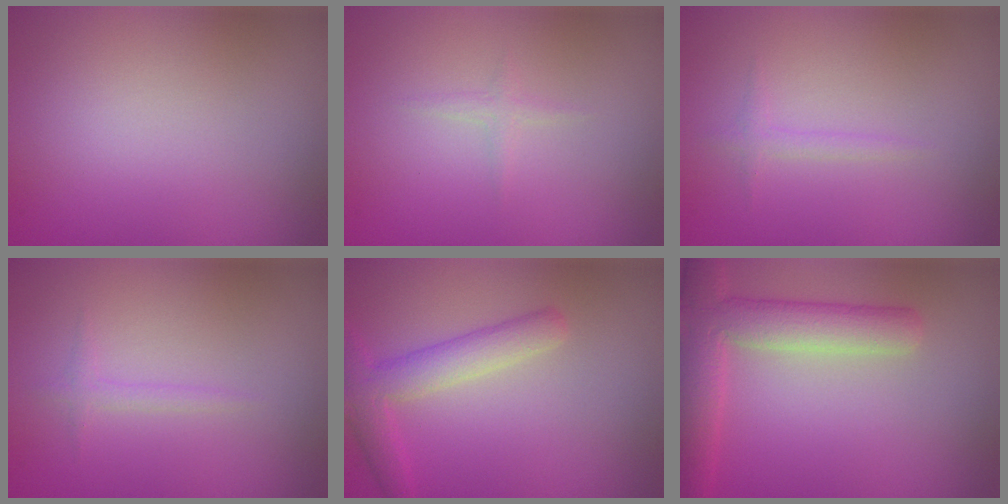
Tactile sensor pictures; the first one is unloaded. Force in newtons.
{"total": 0.7, "press": 0.7, "slide": 0.1}
{"total": 0.8, "press": 0.8, "slide": 0.0}
{"total": 0.8, "press": 0.8, "slide": 0.0}
{"total": 3.6, "press": 3.6, "slide": 0.2}
{"total": 5.7, "press": 5.7, "slide": 0.6}